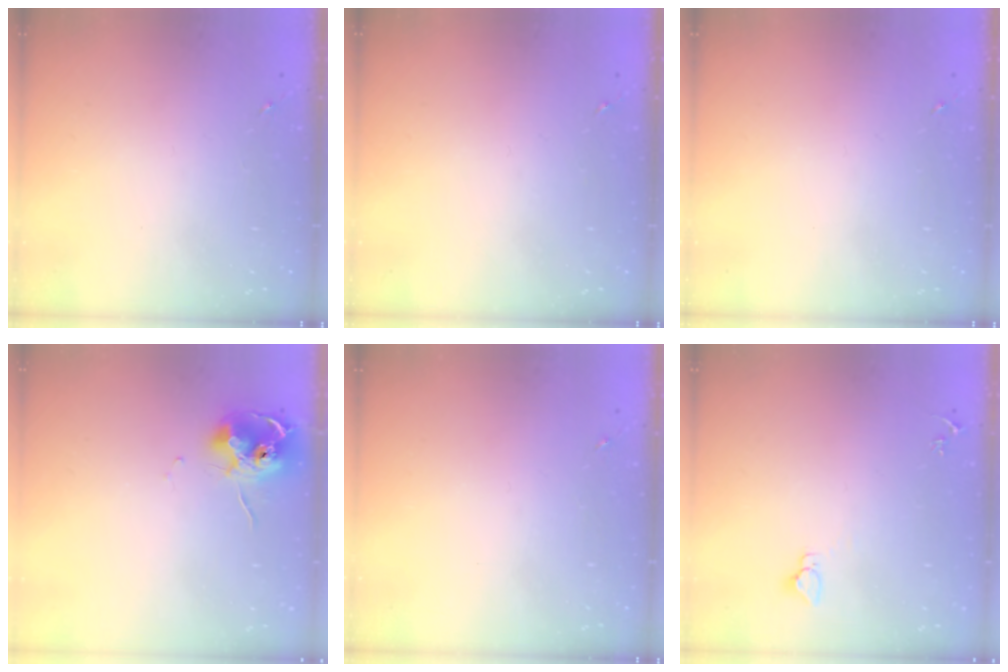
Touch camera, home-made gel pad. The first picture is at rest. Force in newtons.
{"total": 0.0}
{"total": 0.0}
{"total": 11.9, "press": 11.8, "slide": 1.2}
{"total": 0.0}
{"total": 2.9, "press": 2.9, "slide": 0.1}